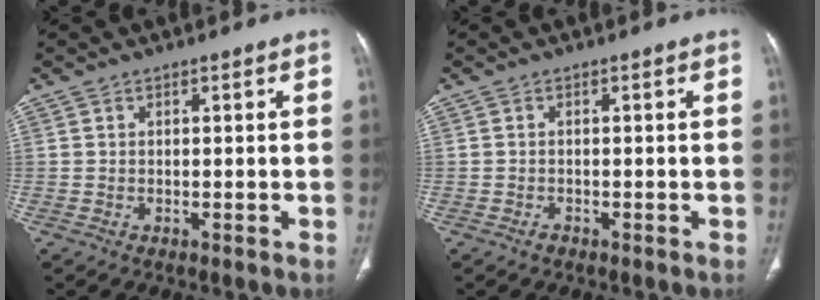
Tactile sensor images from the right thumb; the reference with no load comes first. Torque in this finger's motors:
{"motor_torque": [-0.04, 0.25, -0.32, 0.23, 0.02]}